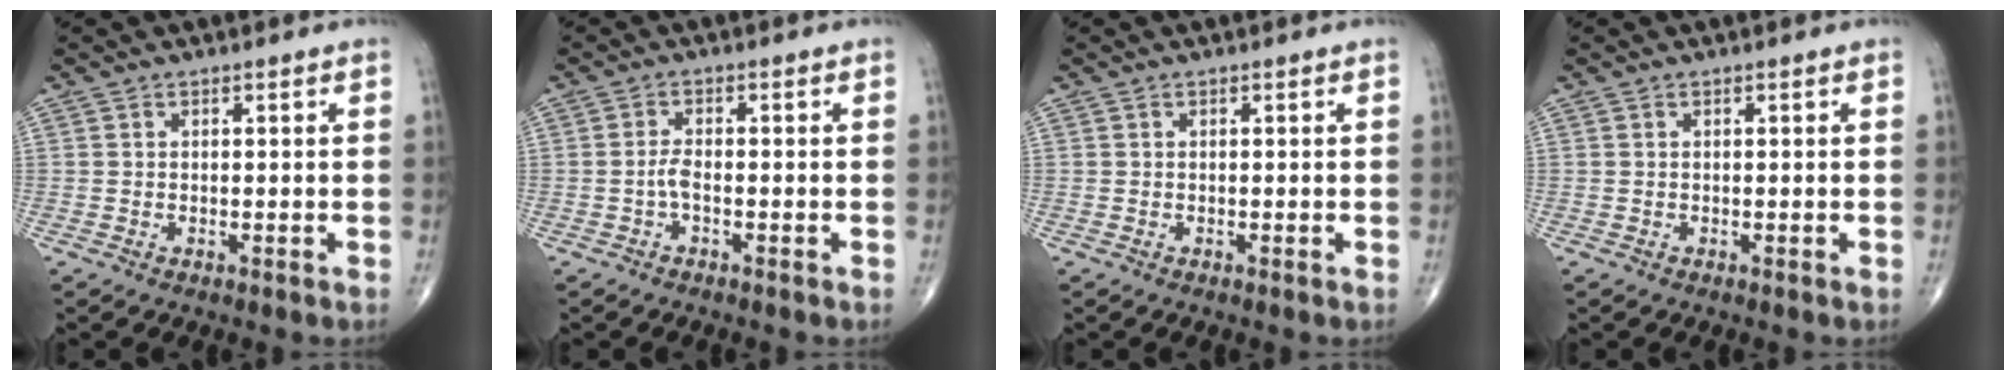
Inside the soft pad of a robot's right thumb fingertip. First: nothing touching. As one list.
[{"total": 1.8, "force": [-0.8, 0.6, 1.5], "torque": [-0.031, 0.006, -0.018]}, {"total": 0.0}, {"total": 0.0}]